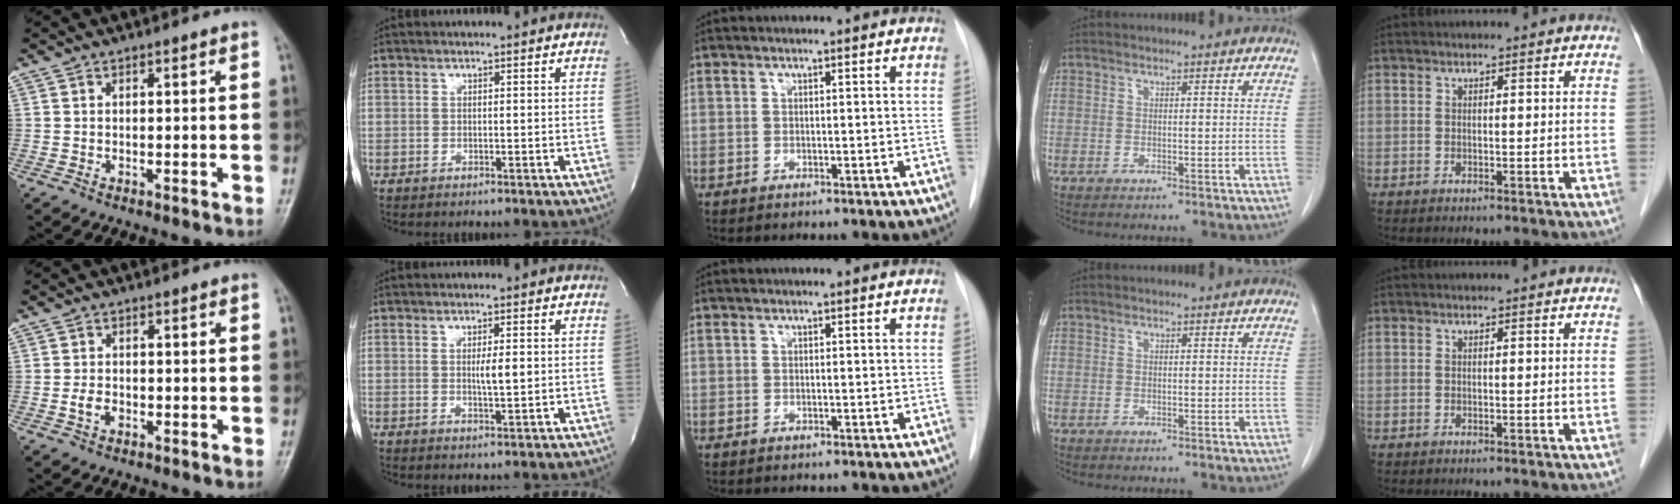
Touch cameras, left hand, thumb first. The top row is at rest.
{"thumb": {"total": 2.8, "force": [-0.9, 1.9, 1.8], "torque": [-0.034, 0.008, -0.019]}, "index": {"total": 2.8, "force": [0.0, 0.4, 2.7], "torque": [-0.048, -0.007, 0.000]}}